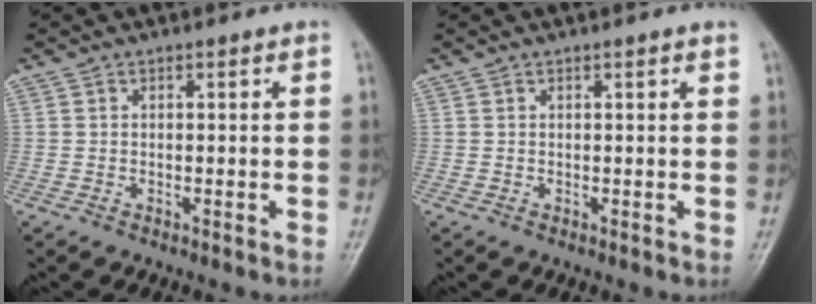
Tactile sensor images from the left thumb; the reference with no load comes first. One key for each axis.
{"total": 0.9, "fx": 0.5, "fy": -0.1, "fz": 0.7, "tx": -0.010, "ty": 0.000, "tz": 0.007}